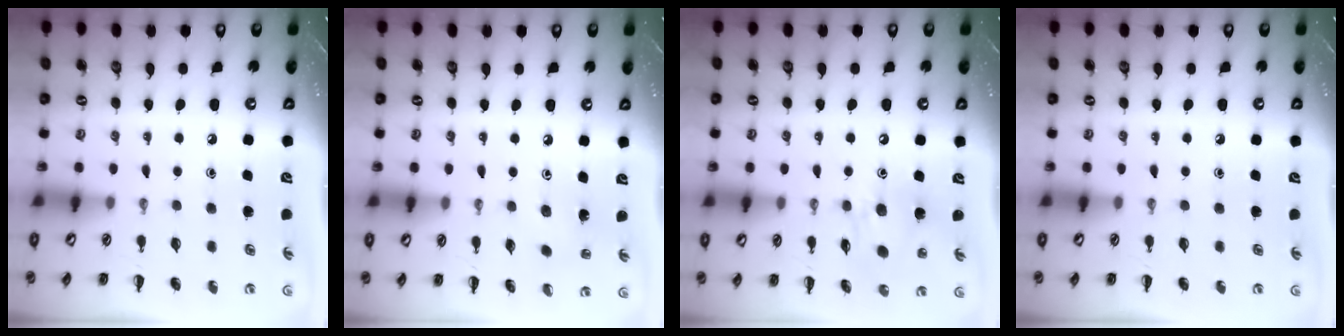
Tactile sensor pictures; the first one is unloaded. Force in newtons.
{"total": 2.1, "press": 2.0, "slide": 0.8}
{"total": 12.3, "press": 12.0, "slide": 2.8}
{"total": 0.0}